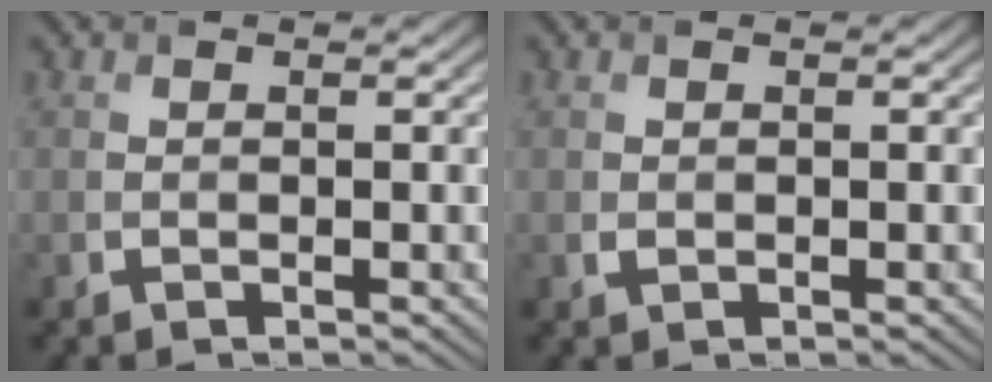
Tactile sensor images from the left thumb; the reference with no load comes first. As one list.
[{"total": 0.5, "force": [0.0, 0.5, 0.3], "torque": [-0.004, -0.004, -0.001]}]